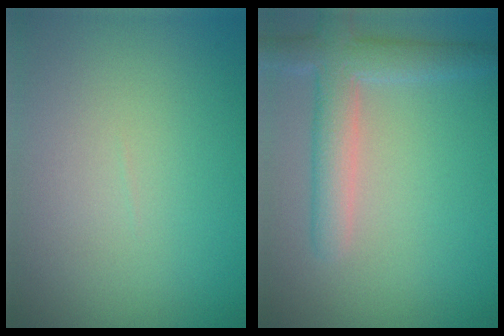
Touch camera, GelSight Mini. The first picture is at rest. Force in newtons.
{"total": 4.3, "press": 4.3, "slide": 0.4}